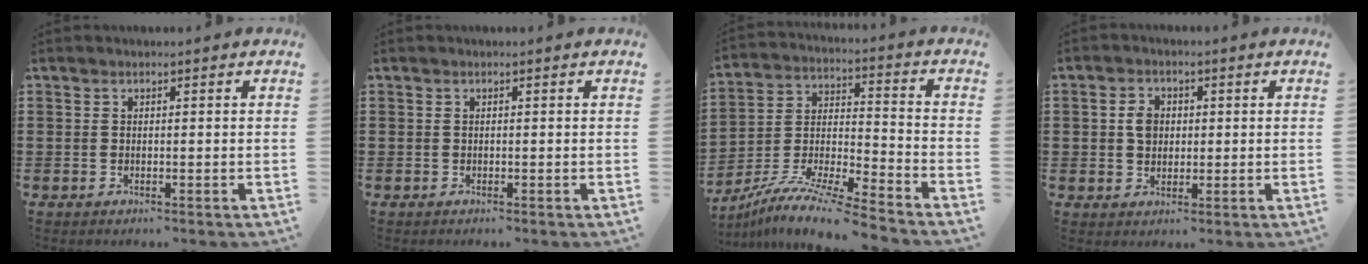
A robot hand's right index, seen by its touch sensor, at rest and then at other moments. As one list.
[{"total": 0.0}, {"total": 9.4, "force": [-8.7, -0.5, 3.7], "torque": [-0.075, -0.005, -0.178]}, {"total": 3.6, "force": [0.3, 2.8, 2.3], "torque": [-0.053, 0.012, 0.005]}]